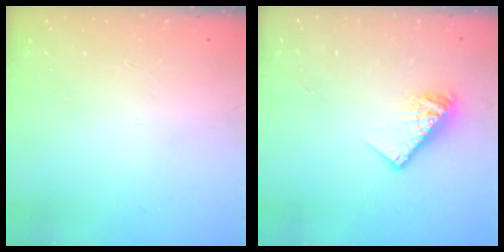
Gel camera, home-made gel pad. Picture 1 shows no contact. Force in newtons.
{"total": 8.9, "press": 8.9, "slide": 0.5}